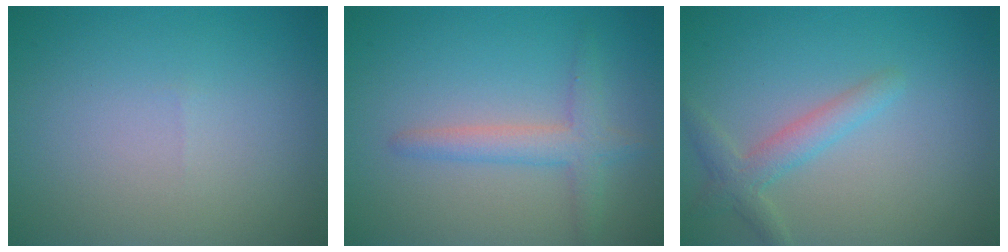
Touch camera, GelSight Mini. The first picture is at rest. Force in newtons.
{"total": 2.6, "press": 2.6, "slide": 0.2}
{"total": 2.5, "press": 2.5, "slide": 0.1}